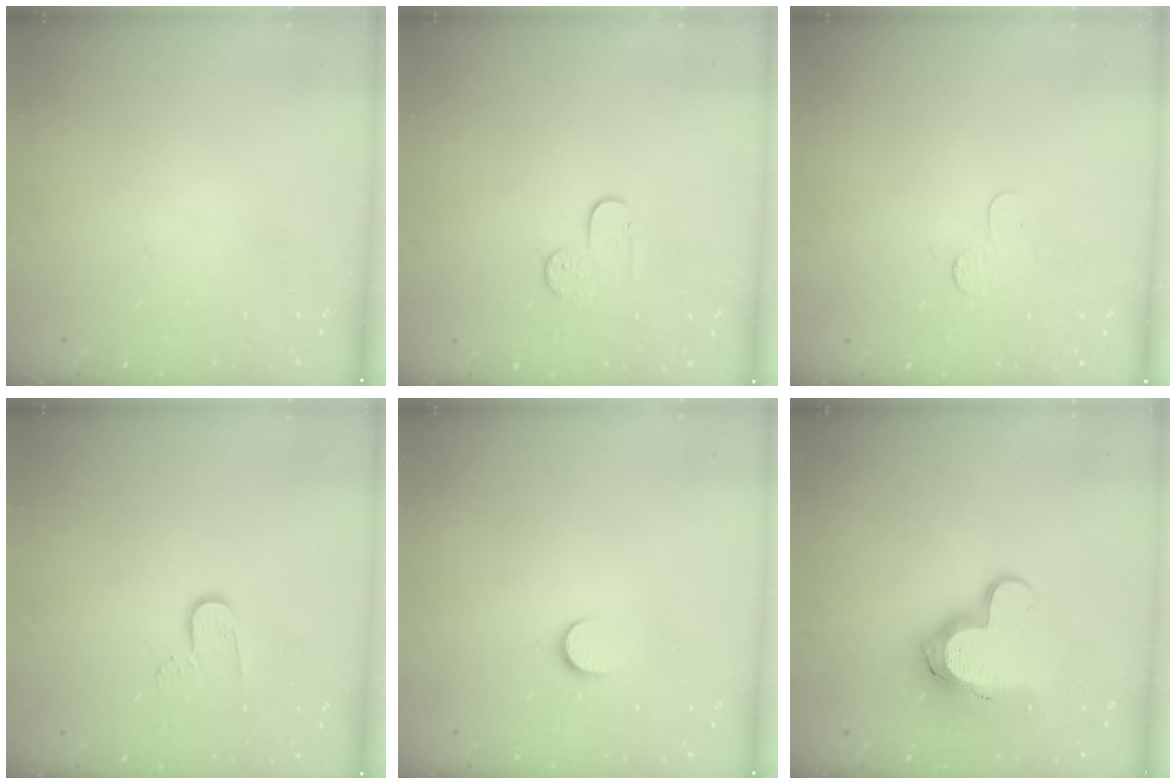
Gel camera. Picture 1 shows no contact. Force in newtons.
{"total": 5.8, "press": 5.7, "slide": 0.6}
{"total": 2.3, "press": 2.3, "slide": 0.2}
{"total": 7.0, "press": 7.0, "slide": 0.5}
{"total": 3.8, "press": 3.8, "slide": 0.4}
{"total": 12.2, "press": 12.2, "slide": 1.0}